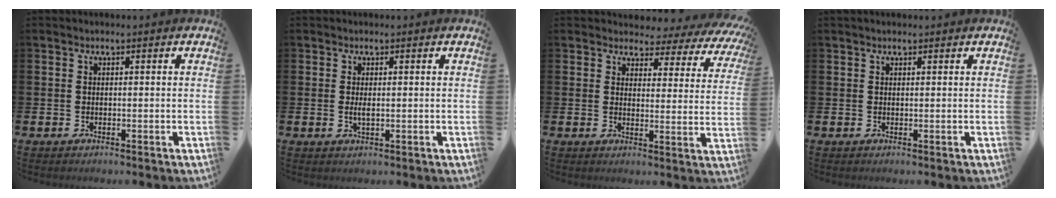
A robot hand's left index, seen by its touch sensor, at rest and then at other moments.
{"total": 1.3, "force": [0.2, 0.4, 1.2], "torque": [-0.014, -0.002, 0.000]}
{"total": 3.2, "force": [2.7, 1.6, 0.5], "torque": [-0.026, -0.031, 0.039]}
{"total": 0.7, "force": [0.7, 0.2, 0.2], "torque": [0.006, -0.001, 0.010]}